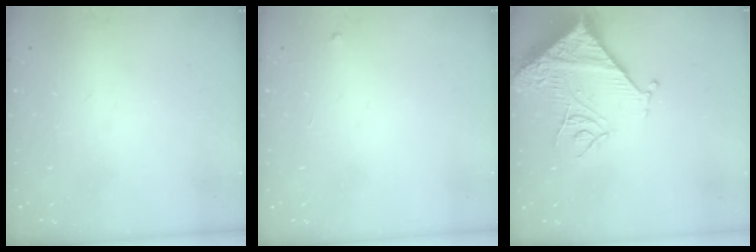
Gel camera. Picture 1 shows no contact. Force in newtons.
{"total": 2.6, "press": 2.6, "slide": 0.4}
{"total": 15.5, "press": 15.3, "slide": 1.9}